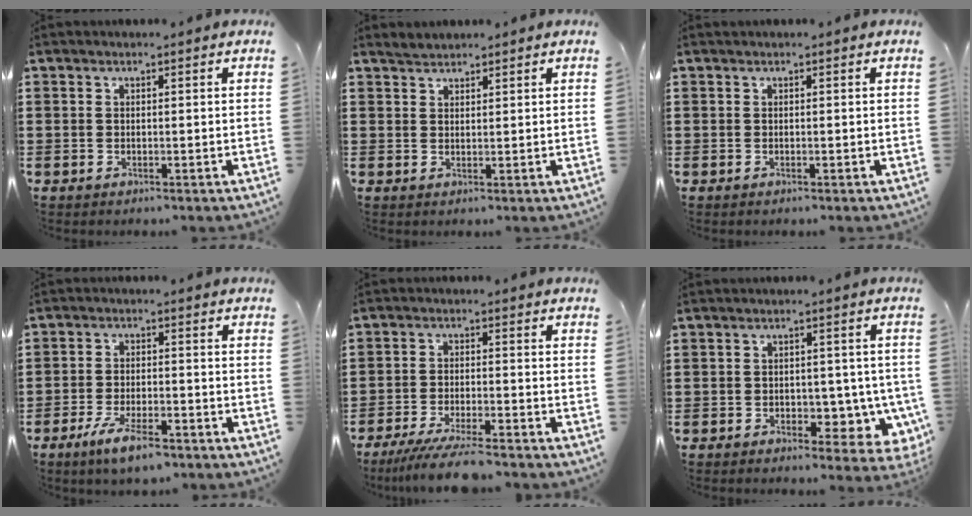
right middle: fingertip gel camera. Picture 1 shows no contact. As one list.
[{"total": 1.7, "force": [1.6, 0.4, -0.2], "torque": [-0.001, 0.005, 0.032]}, {"total": 0.0}, {"total": 6.1, "force": [-4.1, 1.5, 4.2], "torque": [-0.087, -0.004, -0.076]}, {"total": 6.3, "force": [-5.6, 0.2, 3.0], "torque": [-0.065, -0.017, -0.104]}, {"total": 4.0, "force": [-0.8, 3.1, 2.4], "torque": [-0.037, -0.002, -0.017]}]